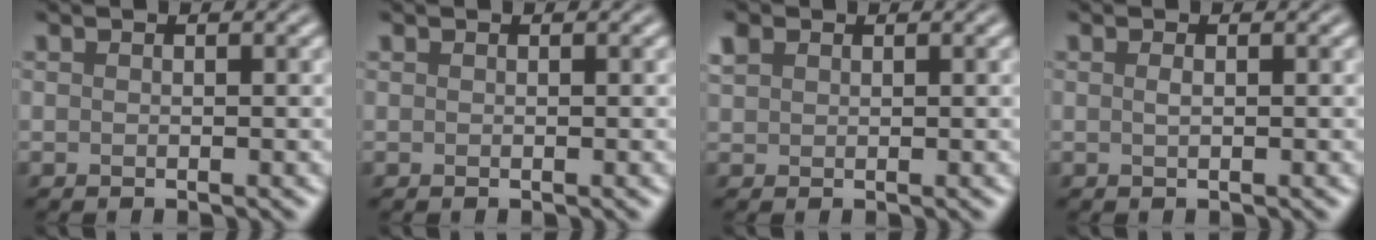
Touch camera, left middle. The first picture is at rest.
{"total": 0.0}
{"total": 1.5, "force": [0.9, 1.0, 0.5], "torque": [-0.013, 0.007, 0.019]}
{"total": 0.6, "force": [0.1, 0.2, 0.6], "torque": [-0.013, 0.003, 0.003]}